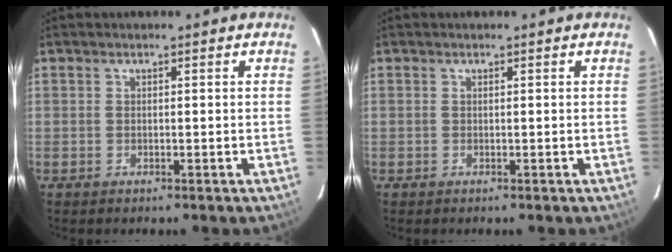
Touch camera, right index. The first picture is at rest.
{"total": 0.0}